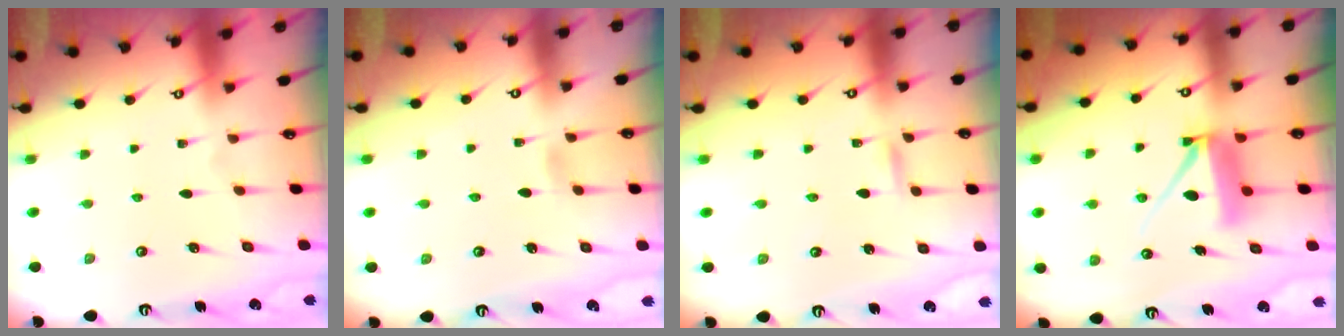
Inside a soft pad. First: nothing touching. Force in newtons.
{"total": 3.3, "press": 3.3, "slide": 0.3}
{"total": 1.7, "press": 1.7, "slide": 0.1}
{"total": 8.9, "press": 8.9, "slide": 0.8}